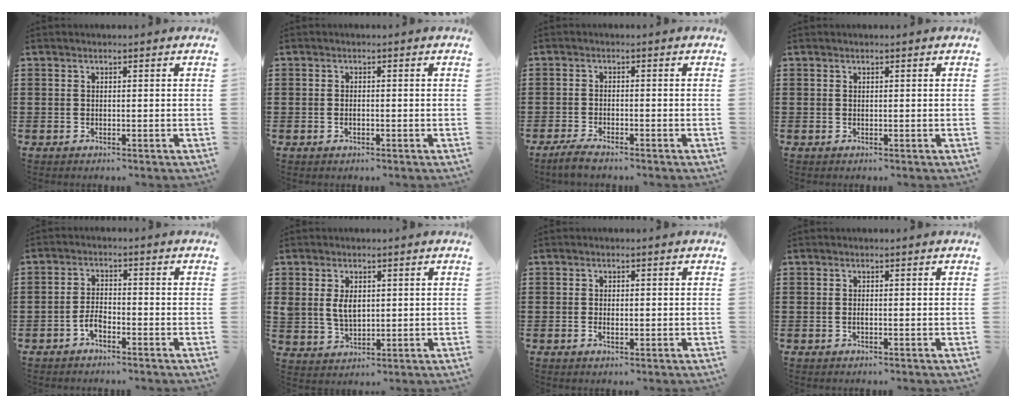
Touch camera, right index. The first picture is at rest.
{"total": 1.0, "force": [-0.3, 0.5, 0.8], "torque": [-0.017, -0.002, -0.006]}
{"total": 3.0, "force": [-2.7, 0.3, 1.2], "torque": [-0.035, 0.000, -0.057]}
{"total": 0.0}
{"total": 2.9, "force": [-1.9, 1.4, 1.7], "torque": [-0.041, 0.004, -0.040]}
{"total": 4.3, "force": [0.9, 2.9, 3.1], "torque": [-0.068, 0.010, 0.016]}
{"total": 1.6, "force": [-0.3, 0.8, 1.4], "torque": [-0.026, 0.002, -0.006]}
{"total": 0.6, "force": [-0.2, 0.1, 0.6], "torque": [-0.011, -0.003, -0.003]}